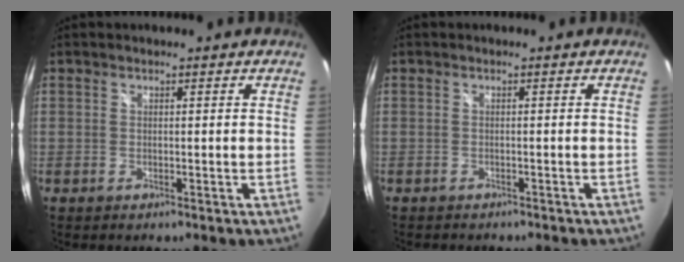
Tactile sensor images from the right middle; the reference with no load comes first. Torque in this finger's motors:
{"motor_torque": [1.07, -1.07, 0.08, 0.08]}